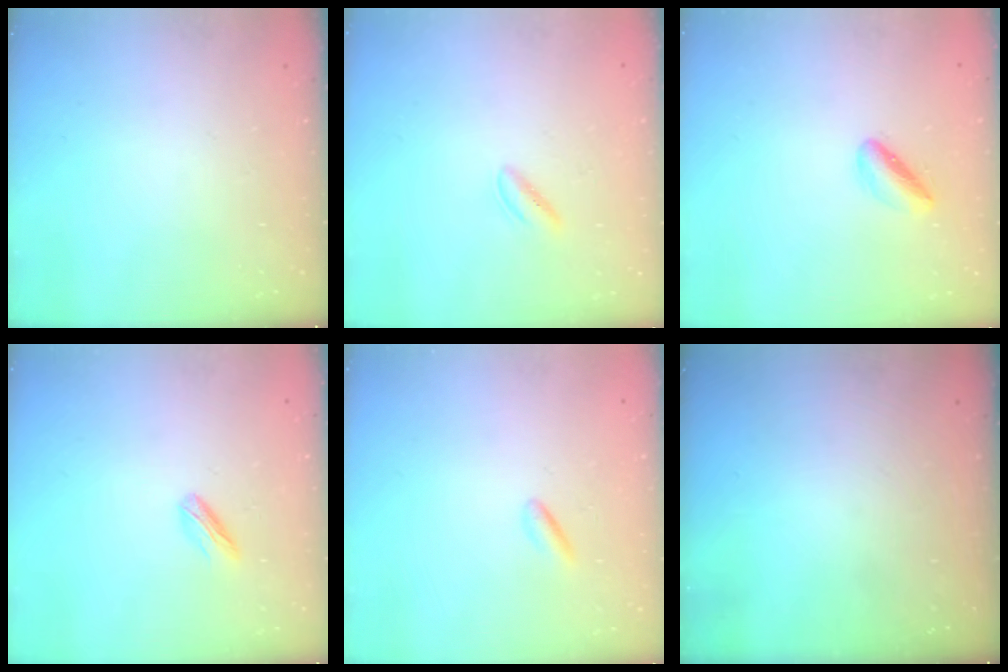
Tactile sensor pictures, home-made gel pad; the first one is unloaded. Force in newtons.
{"total": 2.3, "press": 2.1, "slide": 0.9}
{"total": 3.9, "press": 3.7, "slide": 1.2}
{"total": 3.0, "press": 2.9, "slide": 0.8}
{"total": 0.6, "press": 0.2, "slide": 0.5}
{"total": 0.0}